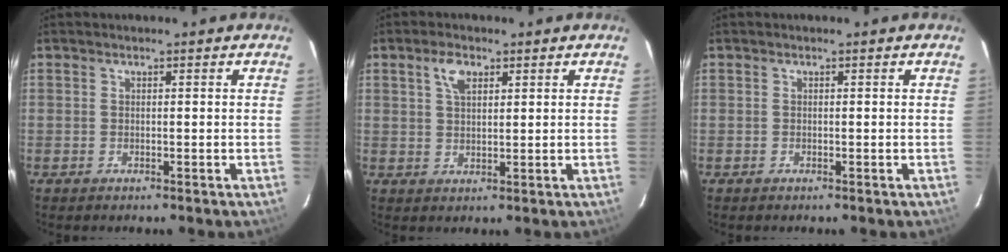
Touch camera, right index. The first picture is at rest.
{"total": 3.7, "force": [2.0, 1.9, 2.5], "torque": [-0.047, 0.008, 0.037]}
{"total": 0.0}